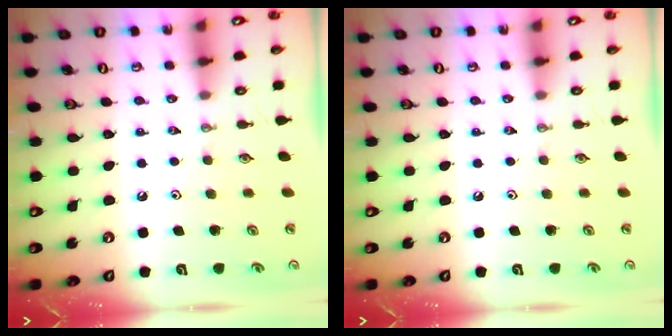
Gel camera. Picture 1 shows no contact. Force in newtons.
{"total": 0.0}